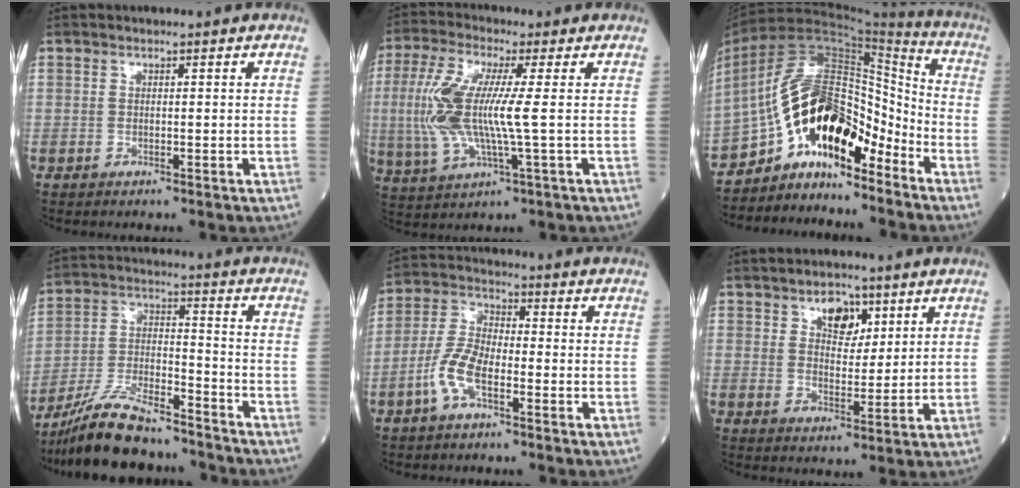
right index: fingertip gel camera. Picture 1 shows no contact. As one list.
[{"total": 11.6, "force": [0.4, 1.8, 11.5], "torque": [-0.268, 0.004, 0.006]}, {"total": 14.2, "force": [-9.5, 5.2, 9.1], "torque": [-0.165, 0.046, -0.171]}, {"total": 13.9, "force": [-12.2, 2.4, 6.1], "torque": [-0.119, -0.001, -0.224]}, {"total": 7.0, "force": [-3.0, 2.6, 5.8], "torque": [-0.130, 0.007, -0.066]}, {"total": 5.5, "force": [3.1, 3.2, 3.3], "torque": [-0.050, 0.004, 0.052]}]